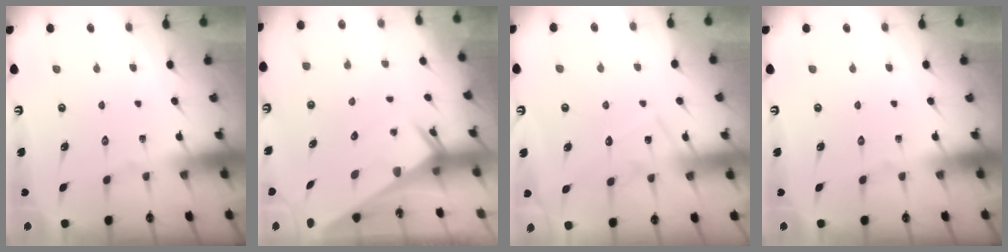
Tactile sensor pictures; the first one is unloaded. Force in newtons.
{"total": 2.4, "press": 2.4, "slide": 0.2}
{"total": 11.7, "press": 11.7, "slide": 0.6}
{"total": 0.0}